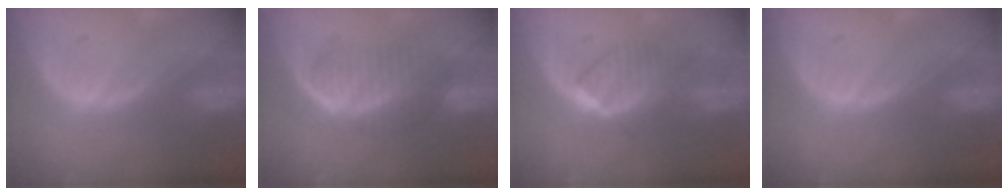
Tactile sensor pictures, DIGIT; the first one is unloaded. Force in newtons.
{"total": 5.9, "press": 5.8, "slide": 1.4}
{"total": 6.5, "press": 5.7, "slide": 3.1}
{"total": 0.0}